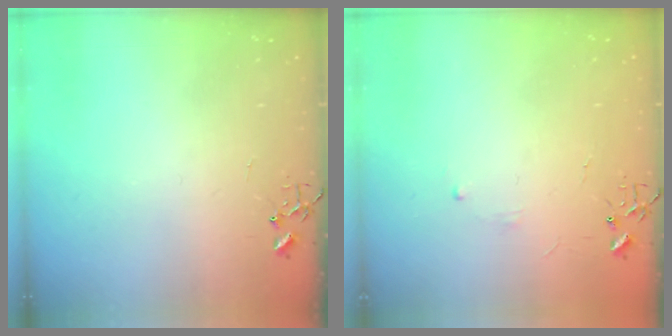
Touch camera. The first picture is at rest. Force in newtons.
{"total": 2.9, "press": 2.8, "slide": 0.5}